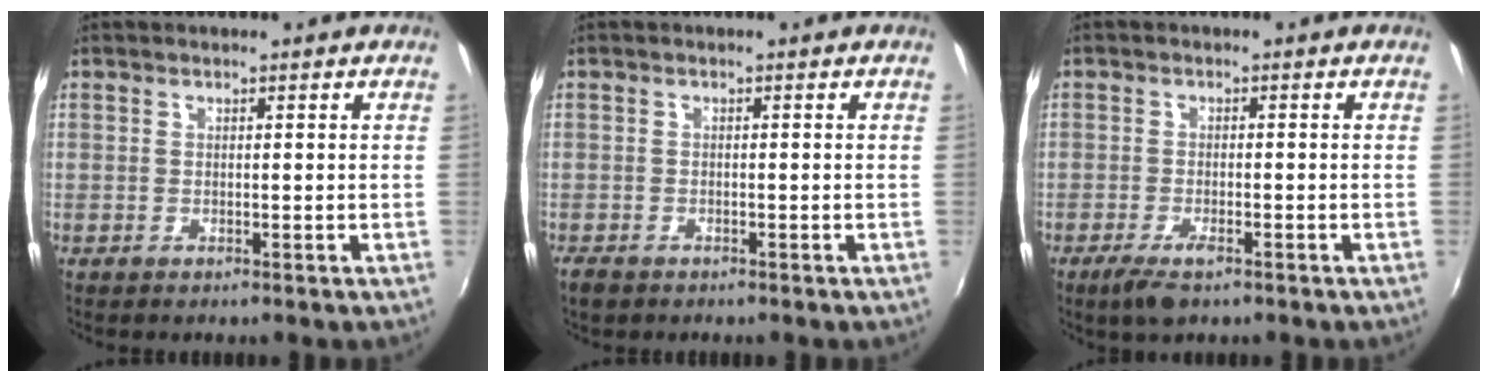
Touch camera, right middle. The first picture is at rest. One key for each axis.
{"total": 2.2, "fx": -1.7, "fy": 1.0, "fz": 1.0, "tx": -0.025, "ty": -0.005, "tz": -0.031}
{"total": 4.3, "fx": -2.8, "fy": 1.5, "fz": 2.9, "tx": -0.071, "ty": -0.012, "tz": -0.053}